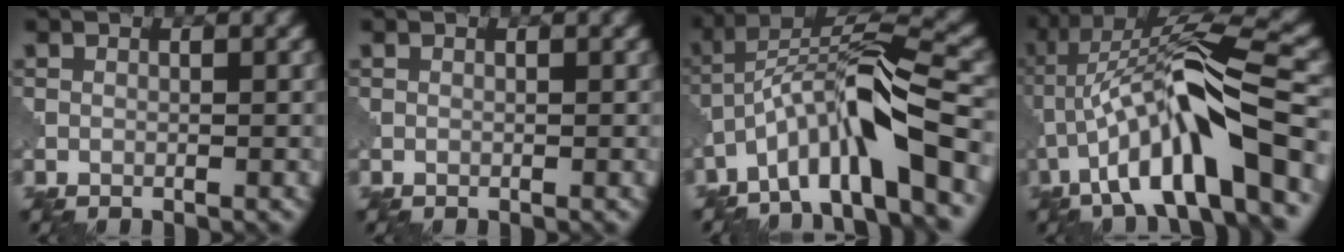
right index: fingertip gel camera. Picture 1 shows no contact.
{"total": 0.0}
{"total": 8.9, "force": [-4.5, 1.6, 7.5], "torque": [-0.128, 0.022, -0.084]}
{"total": 11.8, "force": [-4.0, 2.2, 10.9], "torque": [-0.187, 0.030, -0.063]}